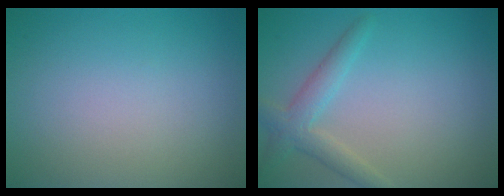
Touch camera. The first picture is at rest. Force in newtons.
{"total": 2.7, "press": 2.7, "slide": 0.3}